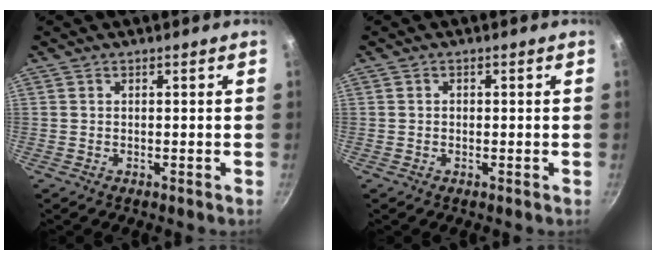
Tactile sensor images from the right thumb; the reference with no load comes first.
{"total": 0.7, "force": [-0.1, 0.7, 0.3], "torque": [-0.003, 0.004, -0.002]}